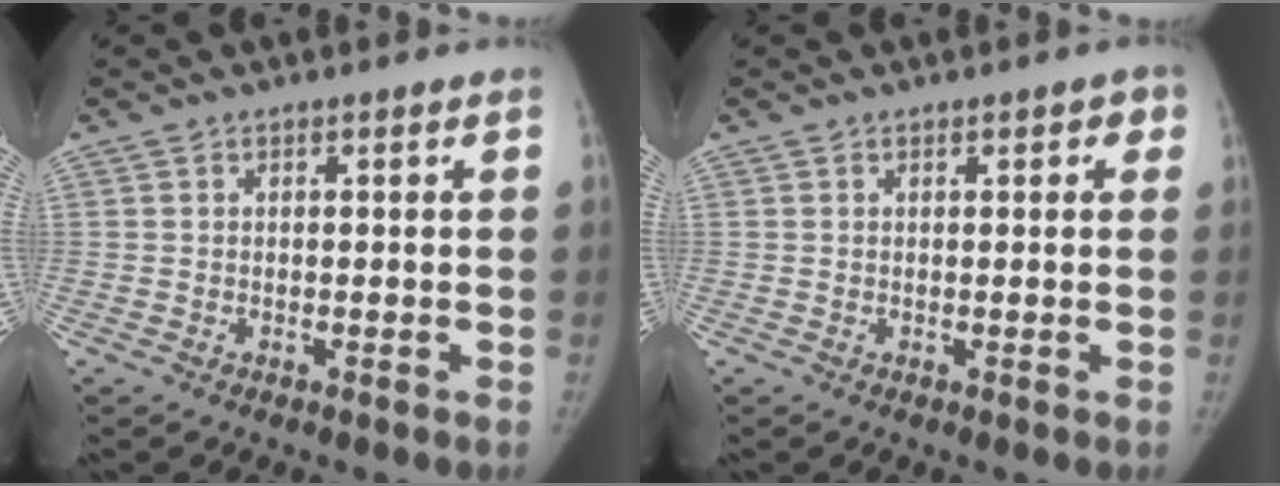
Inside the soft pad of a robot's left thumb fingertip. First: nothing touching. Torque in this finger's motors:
{"motor_torque": [-0.39, -0.20, 0.09, 0.21, -0.03]}